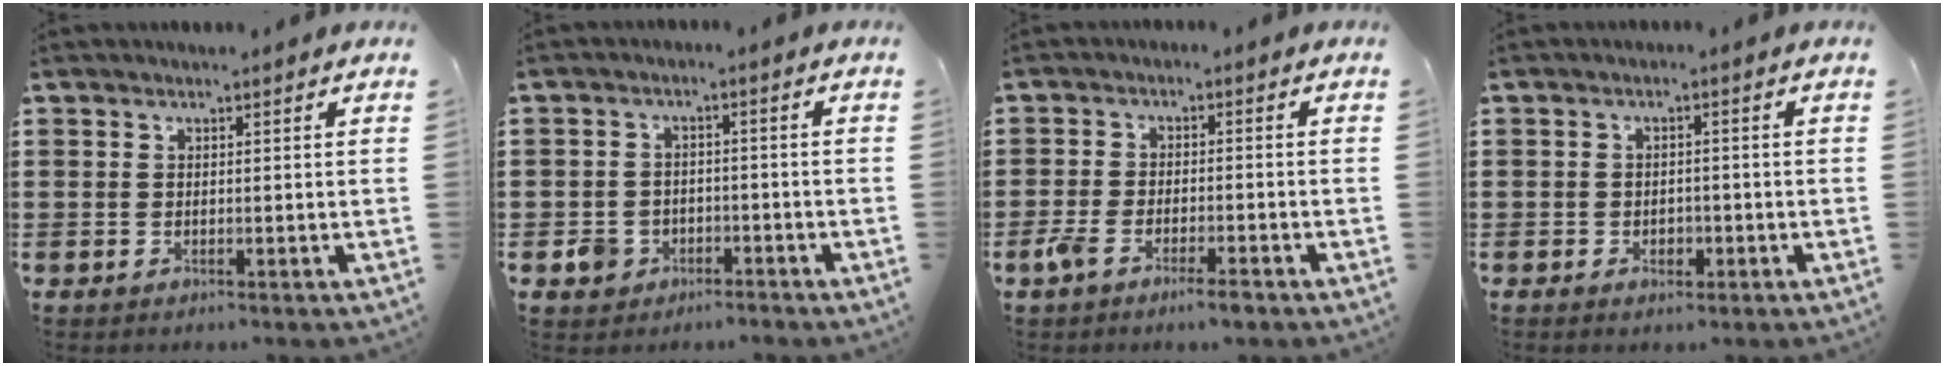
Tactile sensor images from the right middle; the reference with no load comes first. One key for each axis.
{"total": 3.0, "fx": -1.8, "fy": 2.2, "fz": 0.8, "tx": -0.027, "ty": 0.000, "tz": -0.039}
{"total": 4.1, "fx": -2.6, "fy": 1.0, "fz": 3.0, "tx": -0.073, "ty": -0.005, "tz": -0.055}
{"total": 1.4, "fx": -0.6, "fy": 0.9, "fz": 0.9, "tx": -0.018, "ty": 0.002, "tz": -0.013}